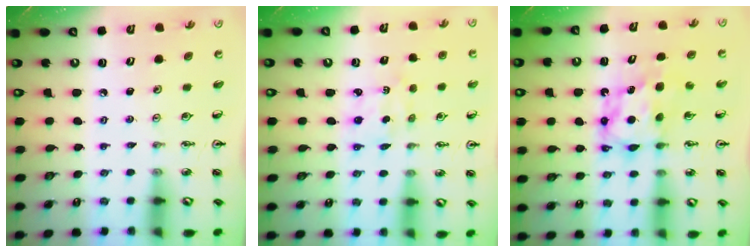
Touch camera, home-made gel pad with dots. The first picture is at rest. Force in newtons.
{"total": 2.1, "press": 2.1, "slide": 0.4}
{"total": 6.1, "press": 6.1, "slide": 0.3}